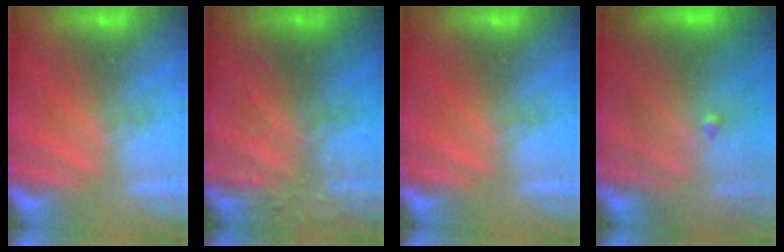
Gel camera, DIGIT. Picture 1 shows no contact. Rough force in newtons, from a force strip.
{"total": 7.7}
{"total": 0.0}
{"total": 7.2}